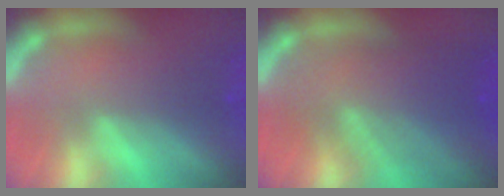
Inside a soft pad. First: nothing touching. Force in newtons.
{"total": 9.0}